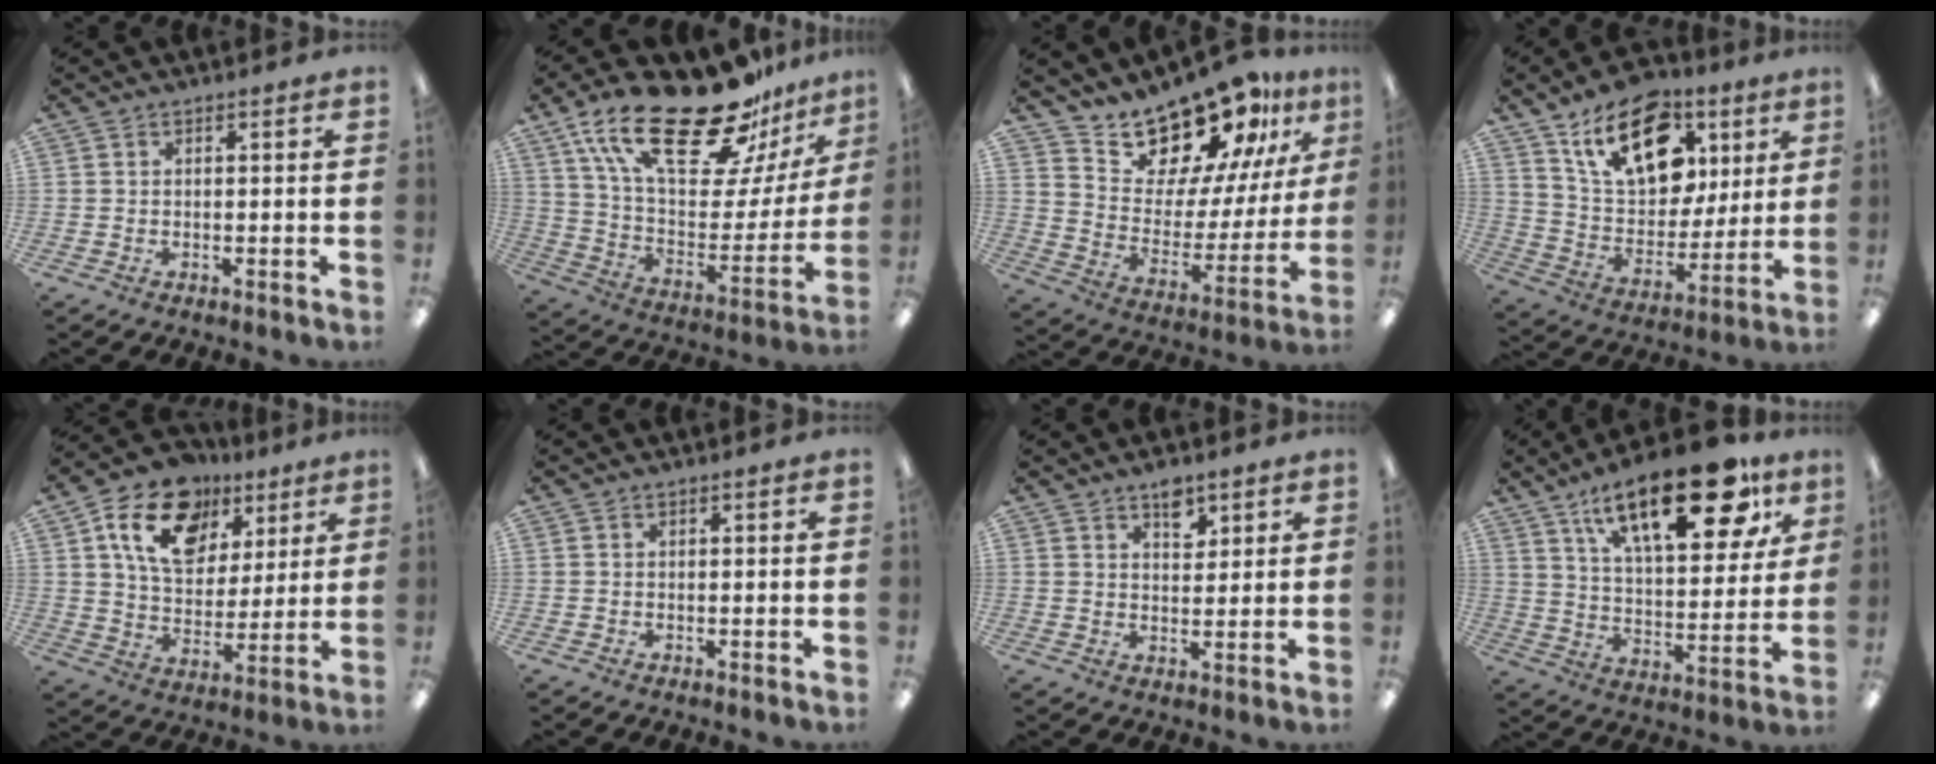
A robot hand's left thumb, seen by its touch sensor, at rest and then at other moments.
{"total": 28.6, "force": [20.6, 9.6, 17.4], "torque": [-0.303, -0.129, 0.352]}
{"total": 17.1, "force": [15.8, 5.7, 3.5], "torque": [-0.067, -0.147, 0.279]}
{"total": 20.3, "force": [10.9, 12.1, 12.1], "torque": [-0.198, -0.033, 0.193]}
{"total": 17.6, "force": [9.0, 12.1, 9.2], "torque": [-0.146, -0.029, 0.165]}
{"total": 0.0}
{"total": 5.4, "force": [3.7, 3.0, 2.5], "torque": [-0.010, -0.024, 0.060]}
{"total": 25.0, "force": [14.5, 10.4, 17.5], "torque": [-0.256, -0.068, 0.234]}